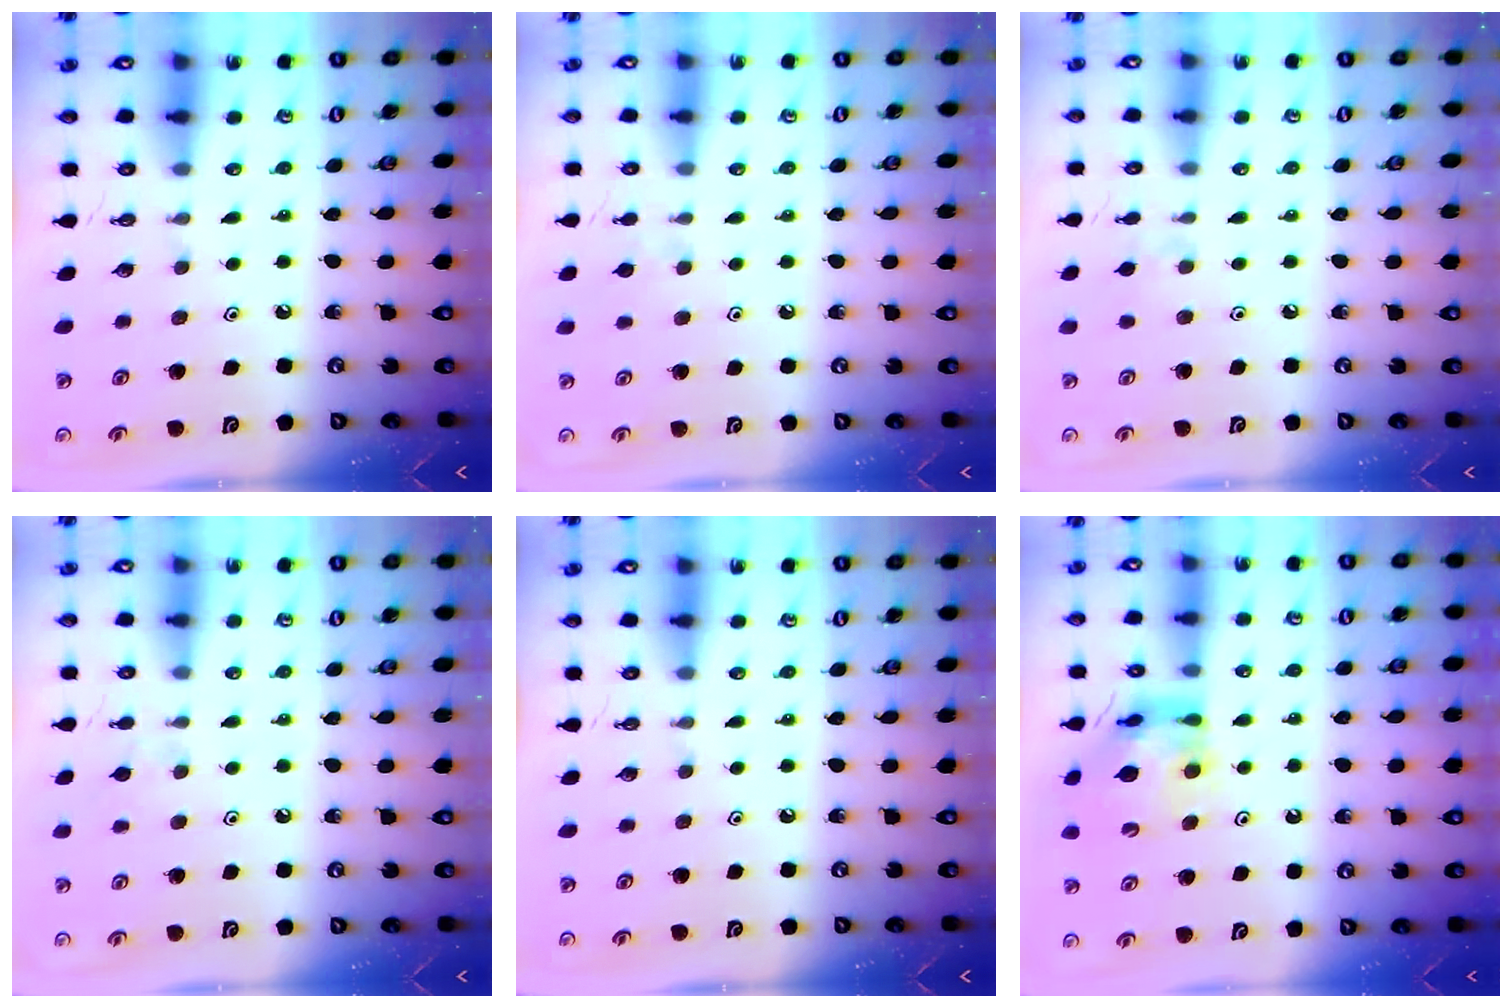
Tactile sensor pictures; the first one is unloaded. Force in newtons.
{"total": 4.1, "press": 4.1, "slide": 0.6}
{"total": 2.4, "press": 2.4, "slide": 0.5}
{"total": 3.7, "press": 3.7, "slide": 0.7}
{"total": 0.0}
{"total": 12.2, "press": 12.1, "slide": 1.1}